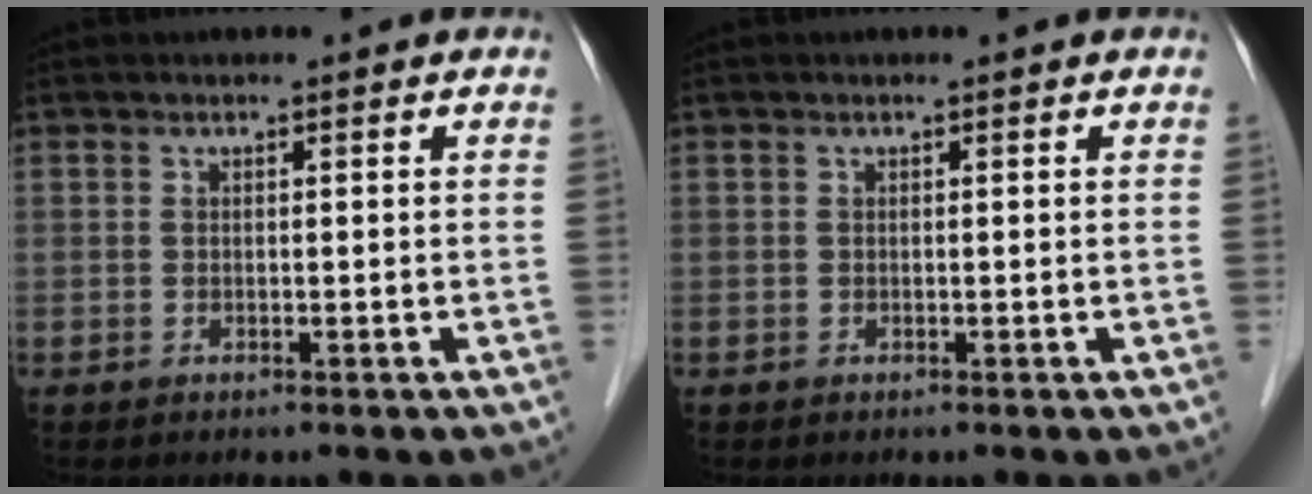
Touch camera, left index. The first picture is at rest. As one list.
[{"total": 0.0}]